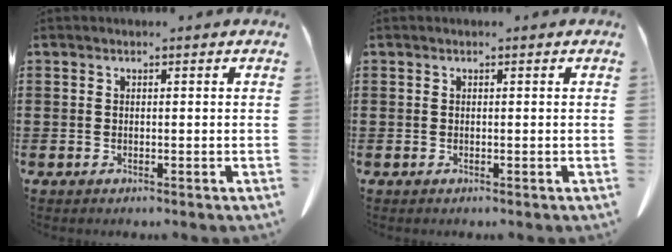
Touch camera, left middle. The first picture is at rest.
{"total": 0.0}